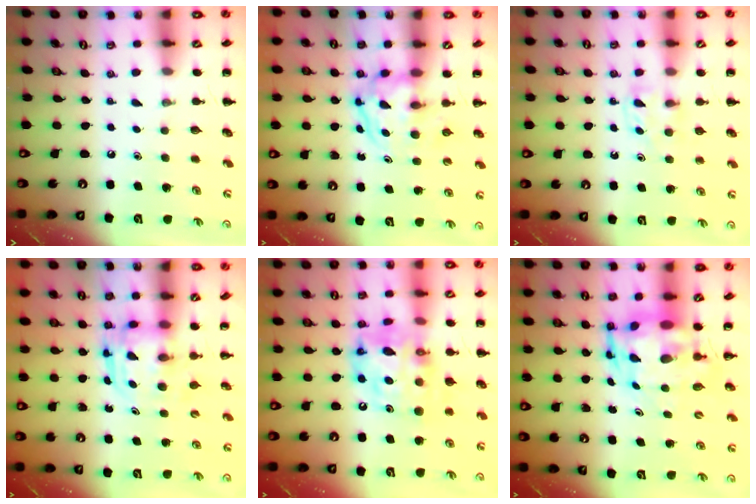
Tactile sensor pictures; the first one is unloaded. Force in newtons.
{"total": 3.9, "press": 3.9, "slide": 0.4}
{"total": 3.6, "press": 3.3, "slide": 1.3}
{"total": 3.3, "press": 3.3, "slide": 0.2}
{"total": 16.8, "press": 16.2, "slide": 4.2}
{"total": 5.5, "press": 5.2, "slide": 1.7}